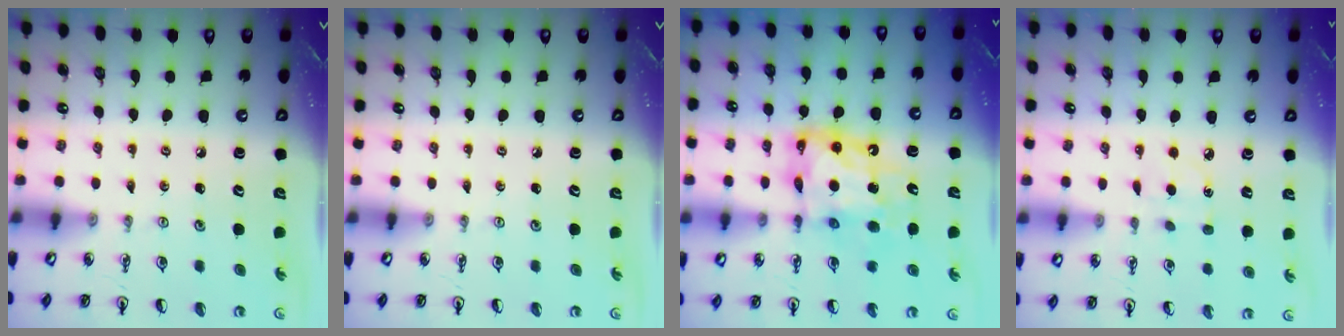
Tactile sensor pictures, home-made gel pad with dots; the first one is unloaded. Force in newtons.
{"total": 0.0}
{"total": 12.4, "press": 12.3, "slide": 1.1}
{"total": 4.7, "press": 4.7, "slide": 0.5}